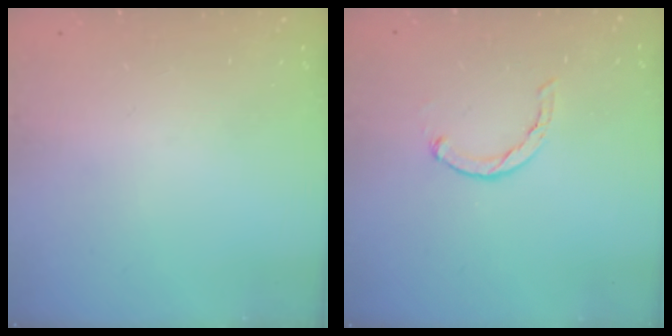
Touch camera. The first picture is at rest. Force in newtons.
{"total": 1.1, "press": 1.1, "slide": 0.2}